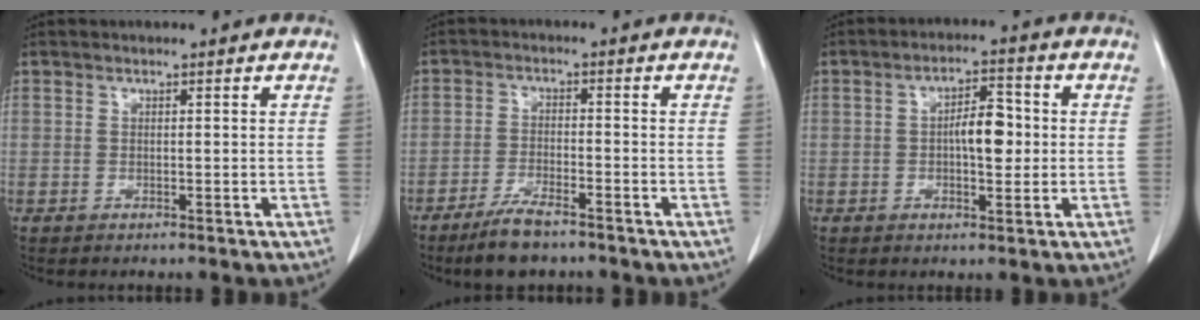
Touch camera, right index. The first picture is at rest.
{"total": 5.9, "force": [-4.6, 1.2, 3.5], "torque": [-0.074, -0.010, -0.082]}
{"total": 5.8, "force": [-0.2, 2.2, 5.4], "torque": [-0.090, 0.014, -0.004]}